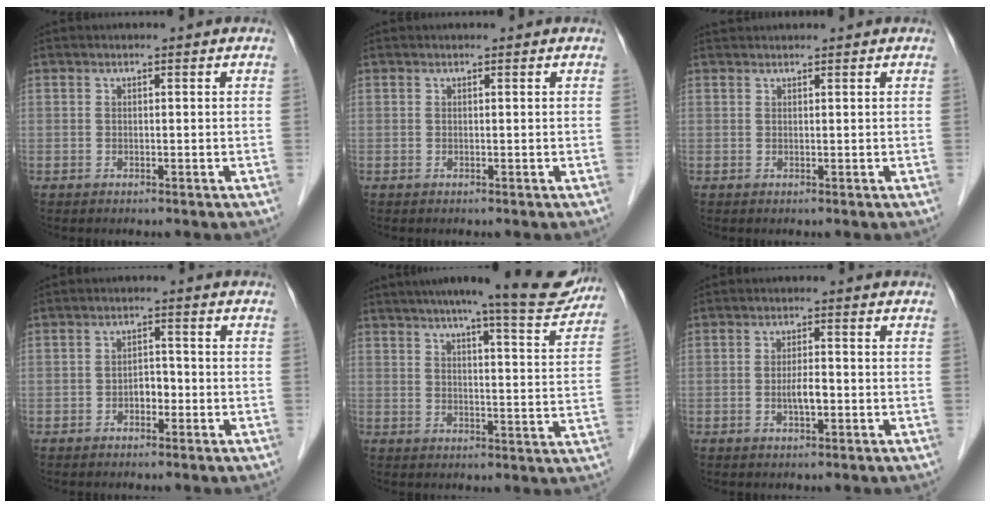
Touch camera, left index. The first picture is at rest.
{"total": 0.0}
{"total": 2.1, "force": [2.1, 0.1, 0.4], "torque": [-0.005, 0.029, 0.039]}
{"total": 2.3, "force": [-1.1, 1.3, 1.6], "torque": [-0.021, 0.007, -0.019]}
{"total": 15.5, "force": [13.7, 1.3, 7.1], "torque": [-0.093, -0.011, 0.169]}
{"total": 2.9, "force": [-0.8, 0.8, 2.6], "torque": [-0.051, 0.002, -0.011]}